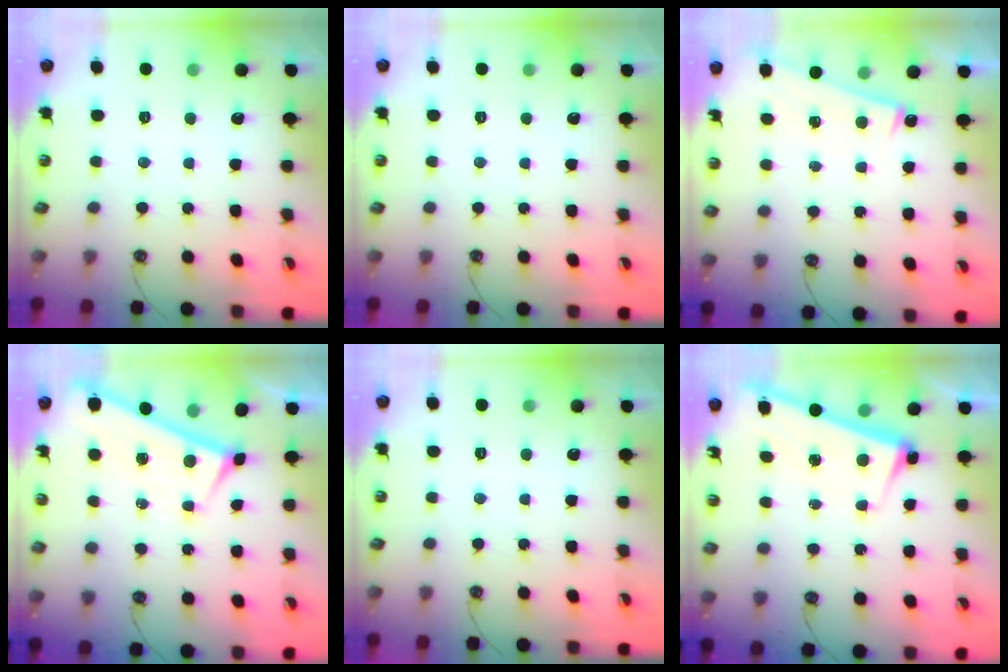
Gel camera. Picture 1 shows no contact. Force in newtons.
{"total": 0.0}
{"total": 2.5, "press": 2.5, "slide": 0.4}
{"total": 0.0}
{"total": 0.0}
{"total": 2.5, "press": 2.4, "slide": 0.7}